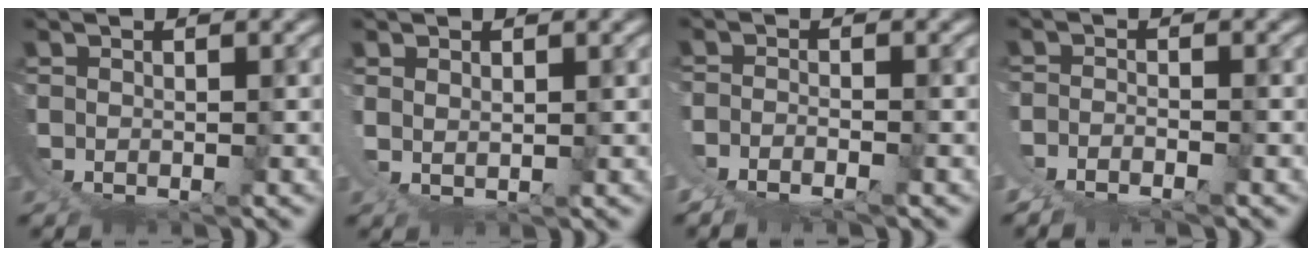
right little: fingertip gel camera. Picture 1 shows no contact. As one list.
[{"total": 2.0, "force": [1.8, 0.2, 0.9], "torque": [-0.026, -0.002, 0.034]}, {"total": 3.1, "force": [-0.5, 2.3, 2.0], "torque": [-0.044, -0.010, -0.008]}, {"total": 3.4, "force": [-0.7, 2.7, 1.9], "torque": [-0.042, -0.010, -0.011]}]